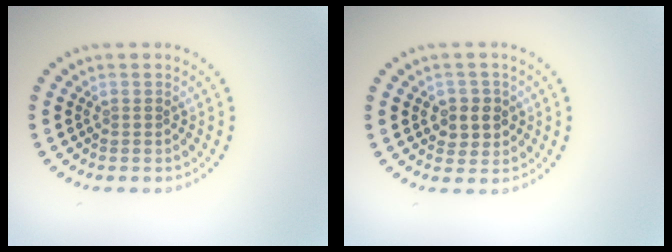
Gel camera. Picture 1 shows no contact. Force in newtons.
{"total": 2.7, "press": 2.6, "slide": 0.8}